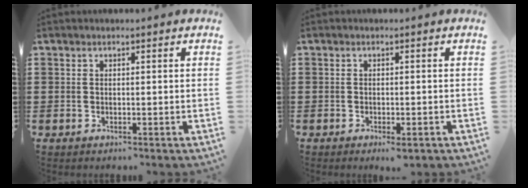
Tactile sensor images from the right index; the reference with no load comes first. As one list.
[{"total": 1.2, "force": [-0.8, 0.3, 0.8], "torque": [-0.016, -0.004, -0.015]}]